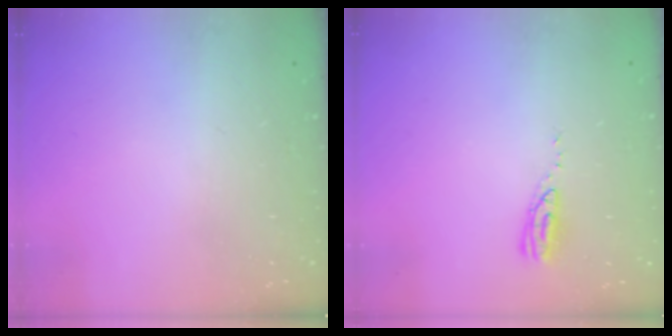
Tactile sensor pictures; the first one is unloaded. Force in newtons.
{"total": 6.5, "press": 6.5, "slide": 0.5}